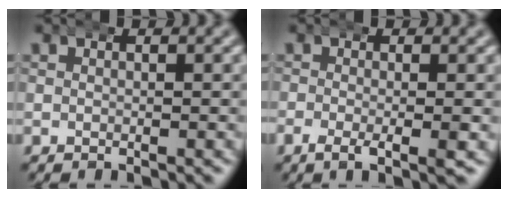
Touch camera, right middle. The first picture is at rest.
{"total": 3.1, "force": [-1.5, 1.0, 2.4], "torque": [-0.053, -0.007, -0.028]}